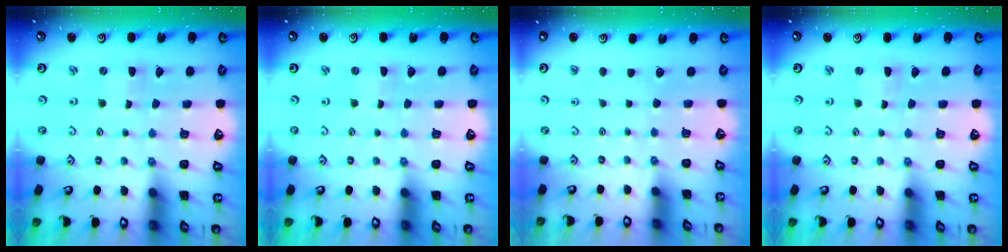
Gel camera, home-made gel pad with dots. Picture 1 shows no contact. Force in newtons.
{"total": 0.0}
{"total": 0.0}
{"total": 0.0}